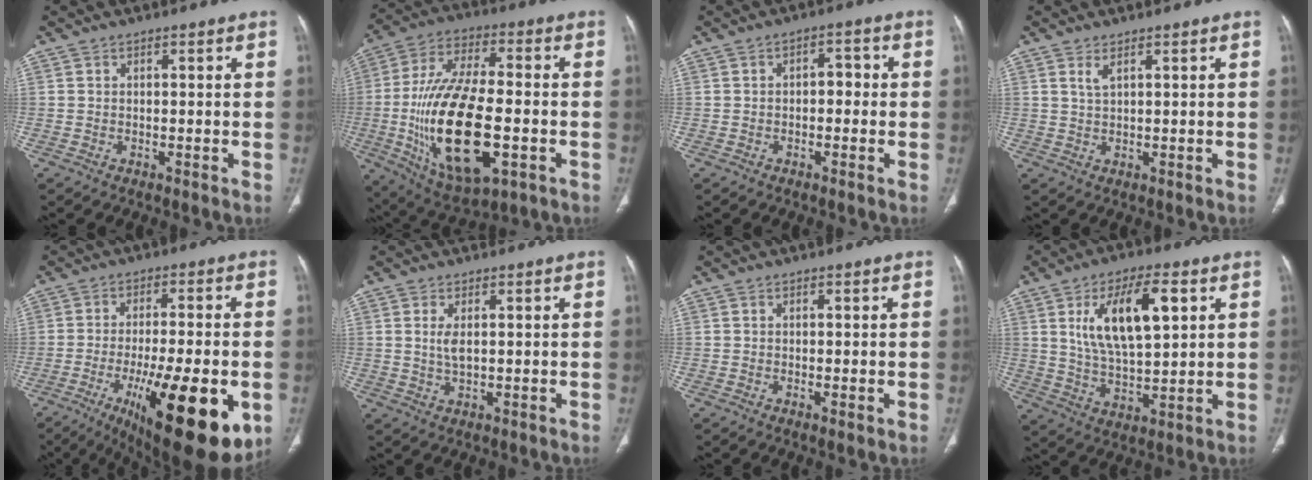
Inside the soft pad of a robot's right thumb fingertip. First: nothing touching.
{"total": 24.2, "force": [-4.8, 10.6, 21.3], "torque": [-0.414, 0.007, -0.064]}
{"total": 3.1, "force": [-0.4, 2.0, 2.3], "torque": [-0.012, 0.014, -0.014]}
{"total": 1.9, "force": [1.1, 0.6, 1.4], "torque": [-0.035, -0.003, 0.028]}
{"total": 22.6, "force": [-7.7, 6.5, 20.2], "torque": [-0.269, -0.014, -0.099]}
{"total": 3.0, "force": [0.6, 1.3, 2.7], "torque": [-0.058, -0.005, 0.016]}
{"total": 1.2, "force": [-0.3, 0.2, 1.1], "torque": [-0.022, -0.006, -0.004]}
{"total": 14.9, "force": [4.9, 6.2, 12.7], "torque": [-0.212, -0.010, 0.092]}